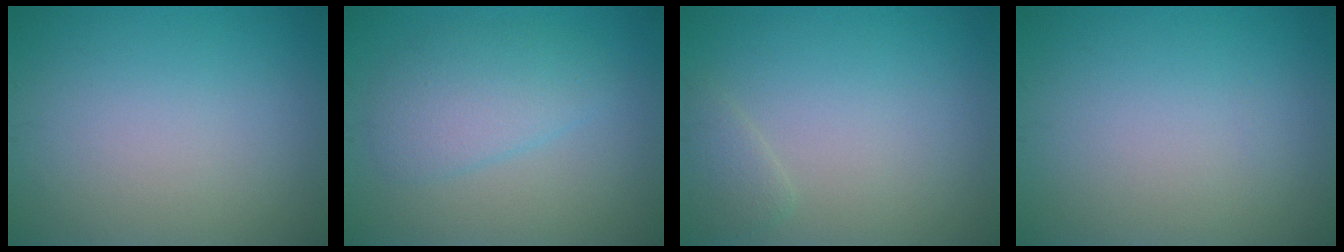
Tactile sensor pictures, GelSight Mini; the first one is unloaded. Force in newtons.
{"total": 3.6, "press": 3.6, "slide": 0.0}
{"total": 1.3, "press": 1.3, "slide": 0.2}
{"total": 0.0}